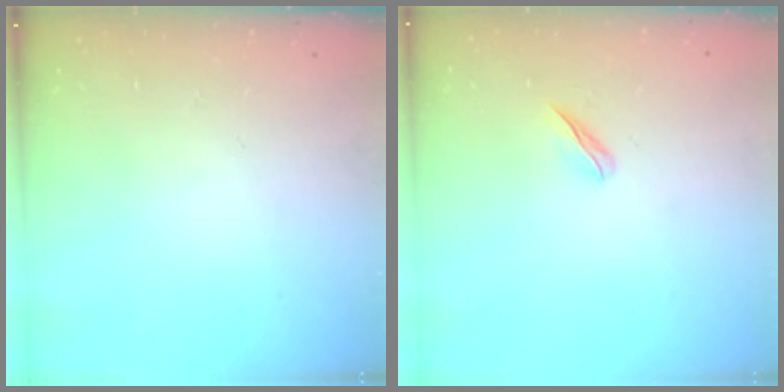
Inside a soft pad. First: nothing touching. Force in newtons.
{"total": 2.5, "press": 2.4, "slide": 0.8}